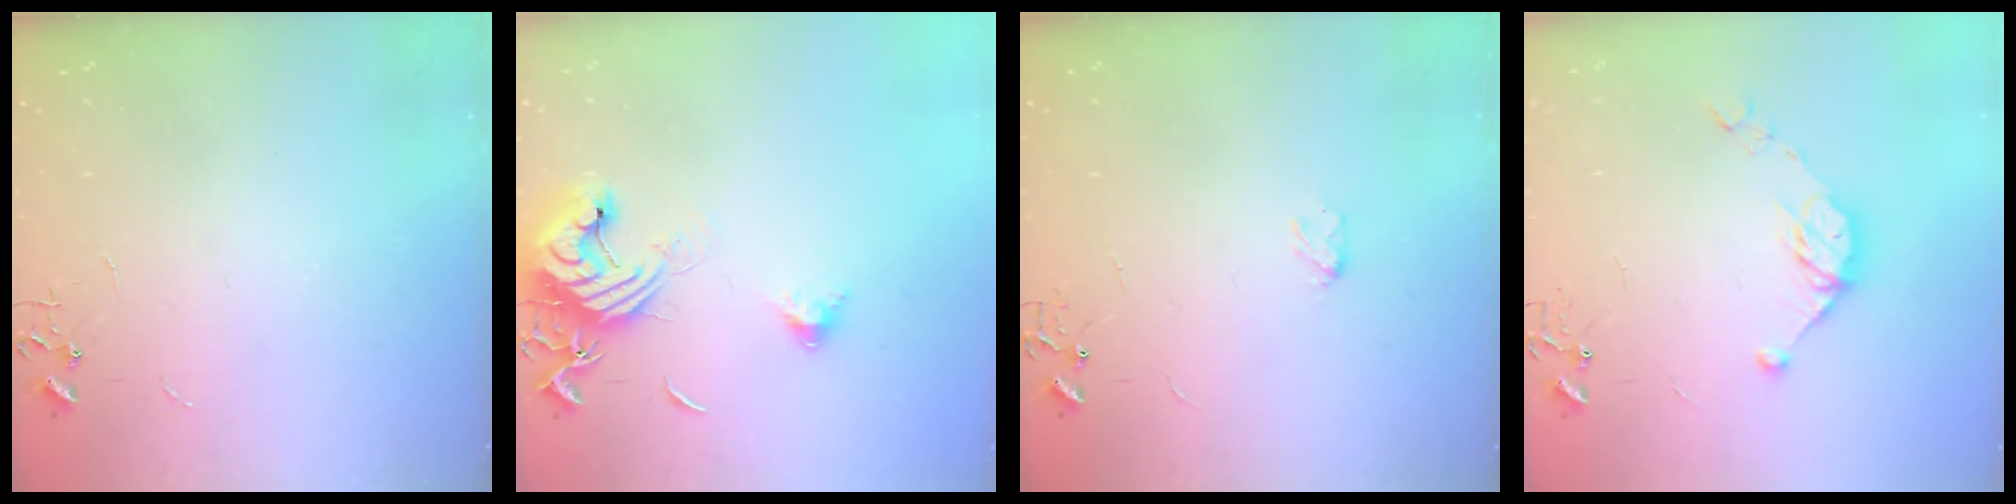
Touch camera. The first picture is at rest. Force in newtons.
{"total": 15.1, "press": 15.0, "slide": 2.0}
{"total": 3.7, "press": 3.7, "slide": 0.5}
{"total": 9.8, "press": 9.8, "slide": 0.8}